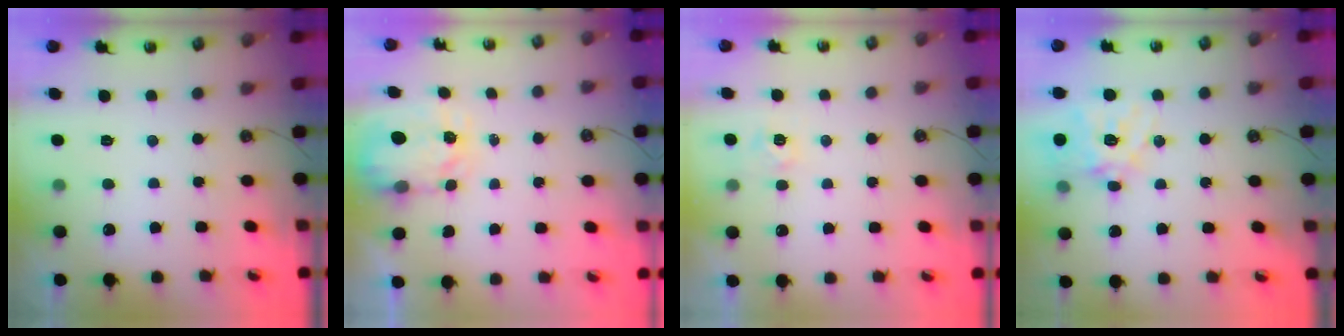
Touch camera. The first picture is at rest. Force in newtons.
{"total": 3.4, "press": 3.4, "slide": 0.3}
{"total": 3.6, "press": 3.6, "slide": 0.4}
{"total": 16.2, "press": 16.0, "slide": 2.4}